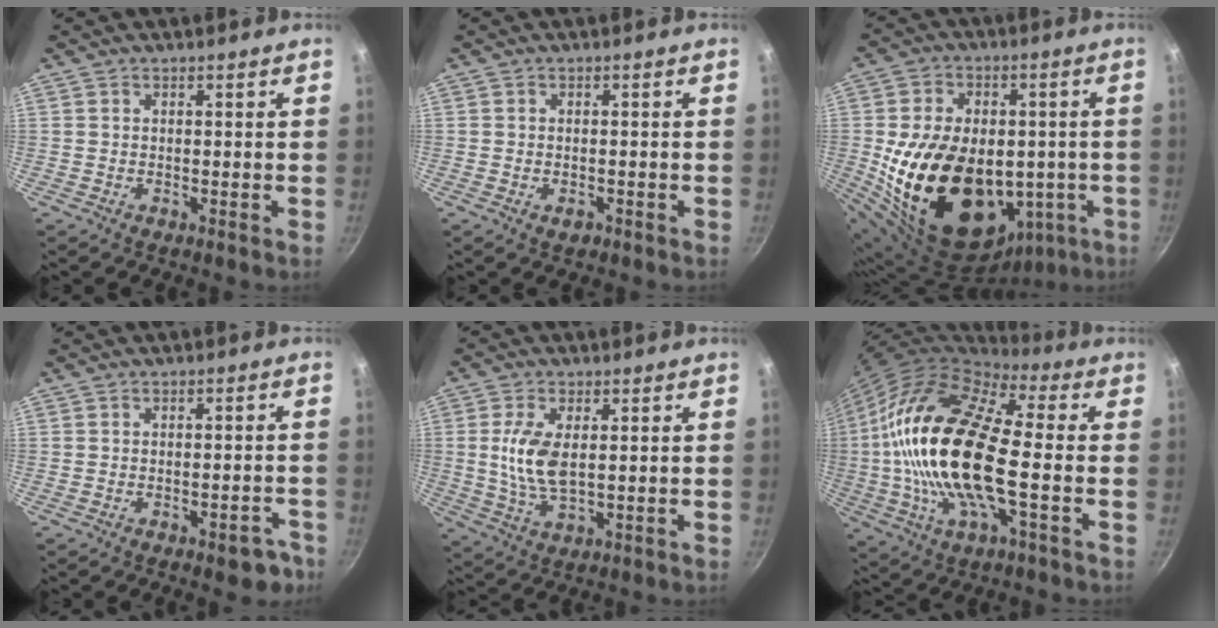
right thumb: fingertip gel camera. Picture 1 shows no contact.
{"total": 1.7, "force": [-0.8, 1.1, 1.0], "torque": [-0.016, 0.001, -0.011]}
{"total": 27.1, "force": [-3.5, 18.5, 19.4], "torque": [-0.304, 0.021, -0.033]}
{"total": 5.5, "force": [-3.3, 2.6, 3.6], "torque": [-0.017, 0.034, -0.026]}
{"total": 8.6, "force": [0.9, 4.1, 7.4], "torque": [-0.148, -0.004, 0.019]}
{"total": 24.4, "force": [-1.1, 9.9, 22.3], "torque": [-0.433, 0.022, -0.036]}